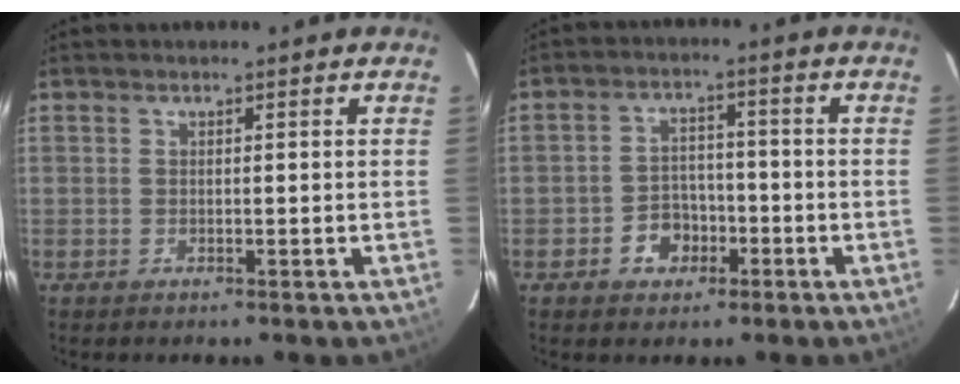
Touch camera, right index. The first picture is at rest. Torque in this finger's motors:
{"motor_torque": [0.17, 0.02, -0.04, -0.19]}